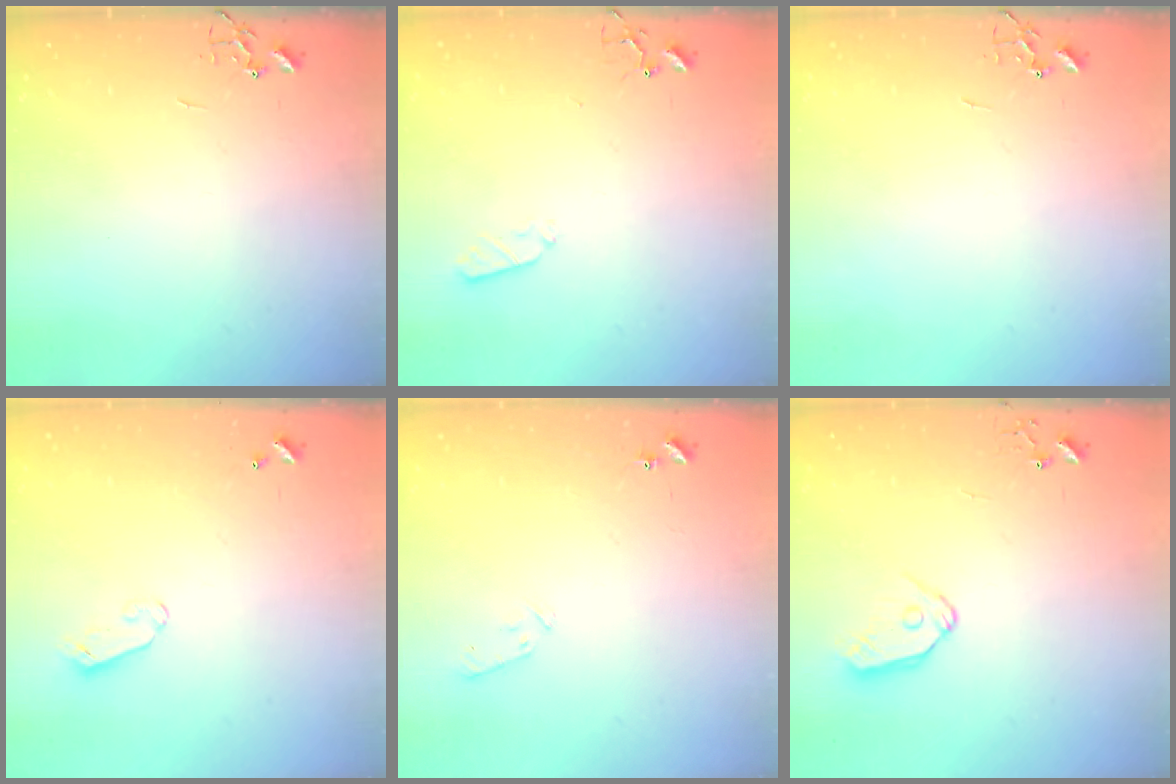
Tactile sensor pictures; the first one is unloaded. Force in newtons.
{"total": 4.5, "press": 4.5, "slide": 0.4}
{"total": 0.0}
{"total": 4.1, "press": 4.0, "slide": 0.4}
{"total": 6.7, "press": 6.7, "slide": 1.0}
{"total": 8.9, "press": 8.9, "slide": 1.0}